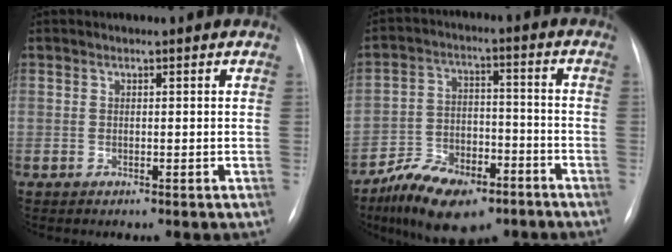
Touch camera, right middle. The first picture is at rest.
{"total": 13.0, "force": [-8.9, 5.9, 7.5], "torque": [-0.128, 0.004, -0.149]}